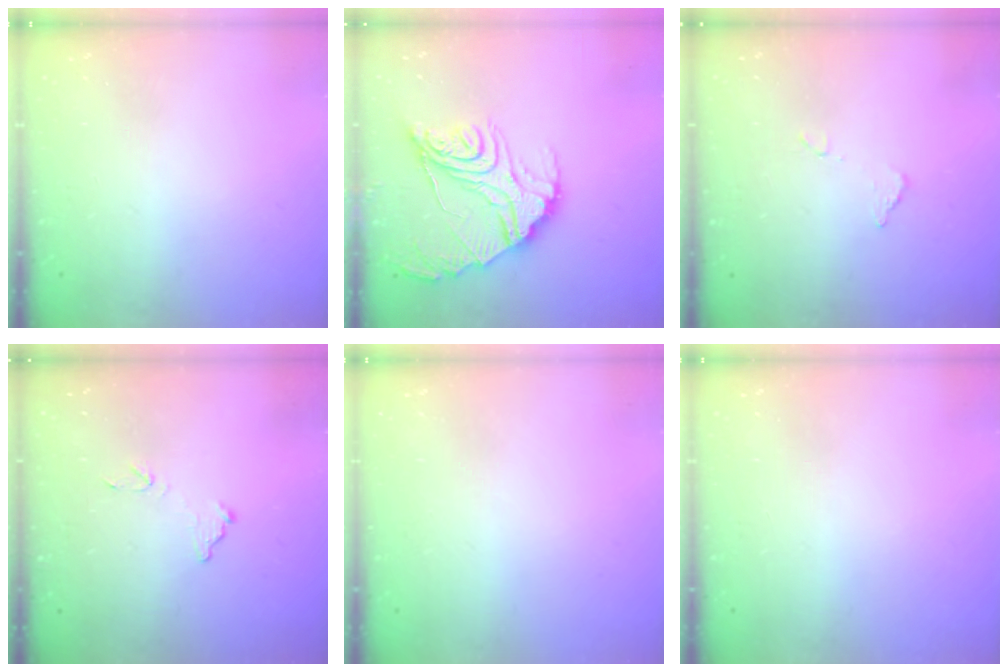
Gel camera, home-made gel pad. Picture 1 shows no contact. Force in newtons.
{"total": 17.8, "press": 17.7, "slide": 2.0}
{"total": 5.8, "press": 5.8, "slide": 0.2}
{"total": 7.9, "press": 7.9, "slide": 0.4}
{"total": 0.0}
{"total": 0.0}